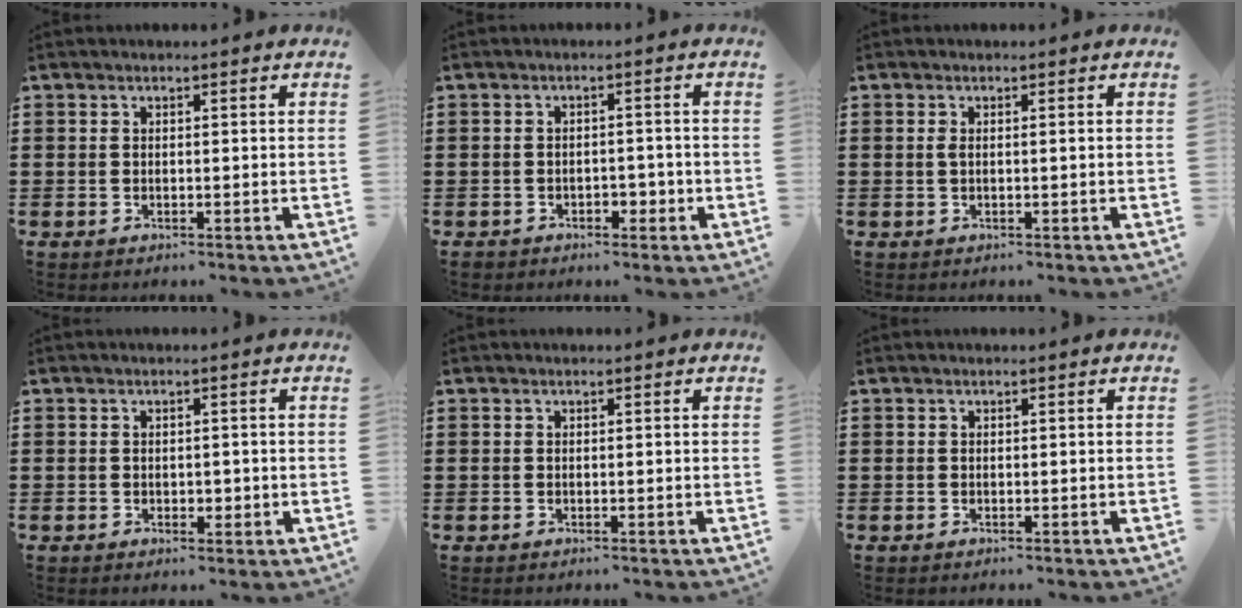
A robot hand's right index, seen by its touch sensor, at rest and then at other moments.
{"total": 2.6, "force": [-1.5, 1.4, 1.6], "torque": [-0.032, 0.001, -0.030]}
{"total": 0.9, "force": [0.0, 0.1, 0.9], "torque": [-0.018, 0.000, 0.000]}
{"total": 1.6, "force": [-0.2, 1.1, 1.2], "torque": [-0.022, 0.005, -0.004]}
{"total": 0.0}
{"total": 0.0}